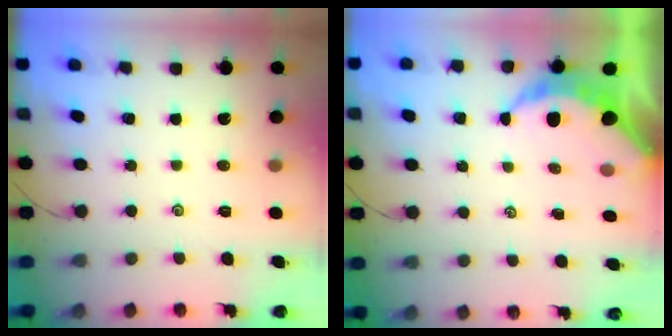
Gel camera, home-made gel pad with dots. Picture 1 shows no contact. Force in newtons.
{"total": 6.1, "press": 6.1, "slide": 0.1}